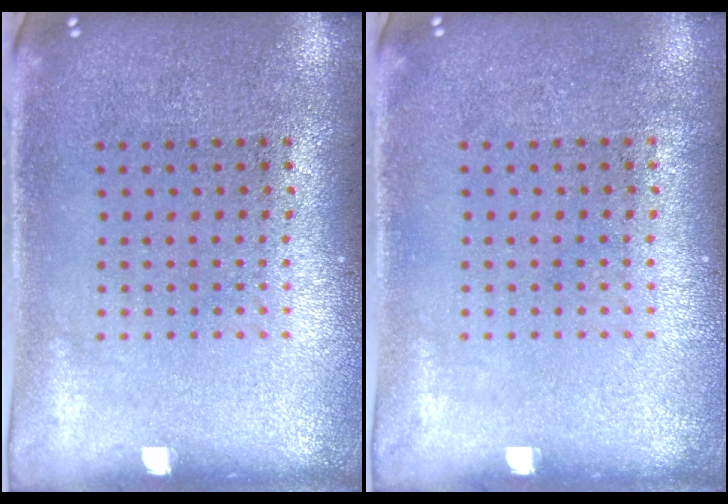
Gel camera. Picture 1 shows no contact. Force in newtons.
{"total": 0.0}